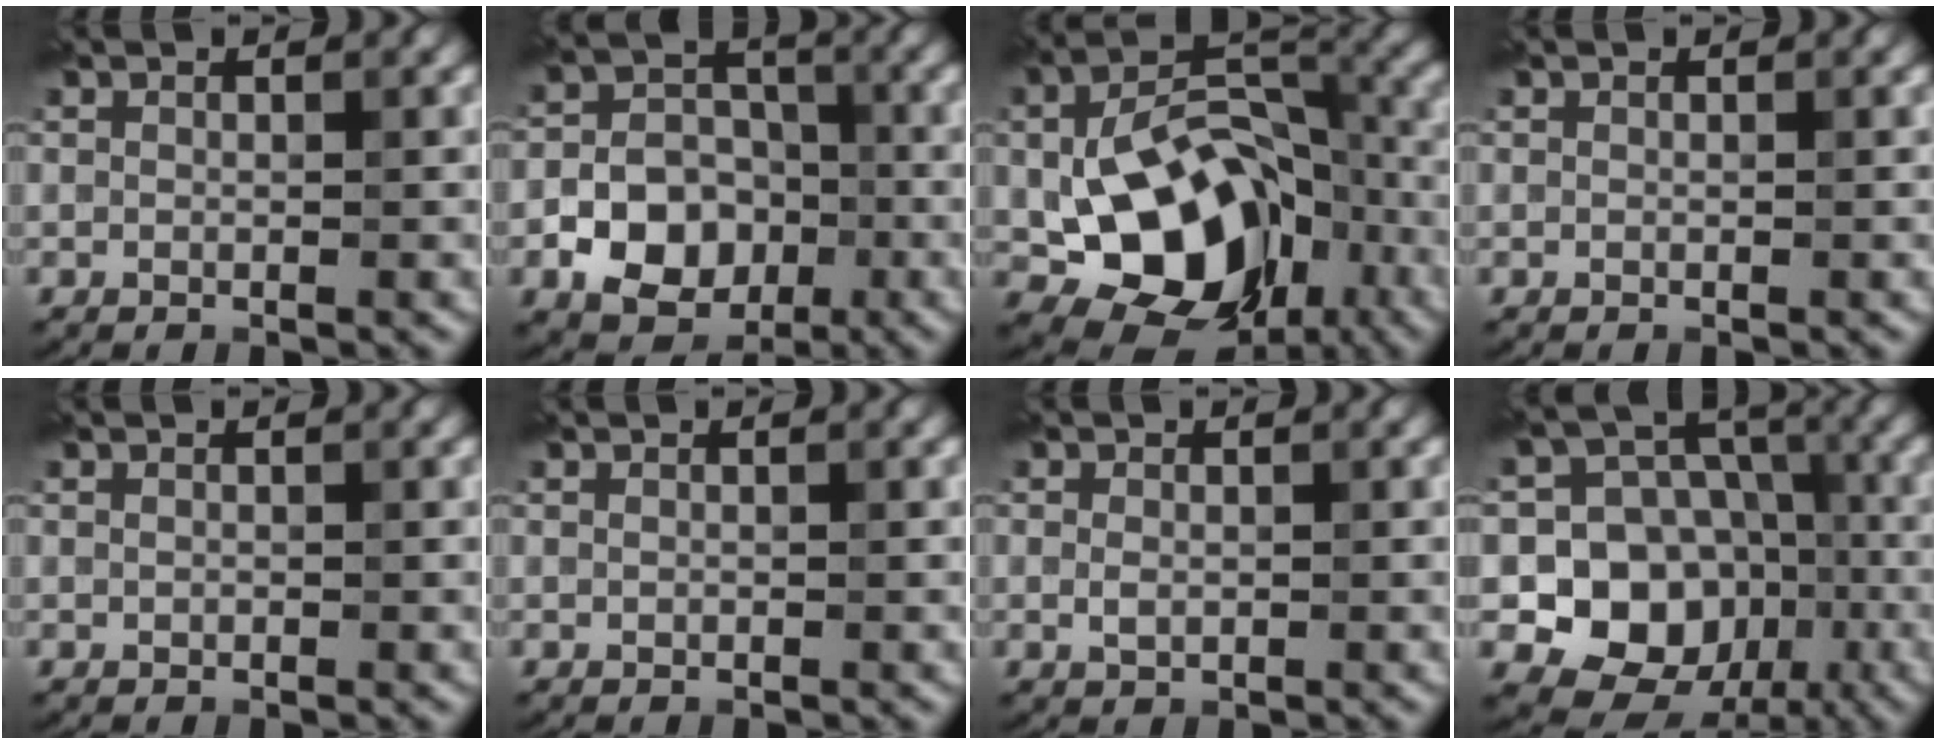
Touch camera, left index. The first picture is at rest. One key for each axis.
{"total": 8.7, "fx": -3.3, "fy": 7.2, "fz": 3.8, "tx": -0.048, "ty": -0.008, "tz": -0.072}
{"total": 12.4, "fx": -3.8, "fy": 8.1, "fz": 8.6, "tx": -0.150, "ty": -0.003, "tz": -0.064}
{"total": 0.0}
{"total": 0.0}
{"total": 0.0}
{"total": 0.8, "fx": -0.2, "fy": 0.4, "fz": 0.7, "tx": -0.017, "ty": -0.001, "tz": 0.000}
{"total": 11.6, "fx": -3.2, "fy": 9.7, "fz": 5.4, "tx": -0.096, "ty": 0.005, "tz": -0.077}